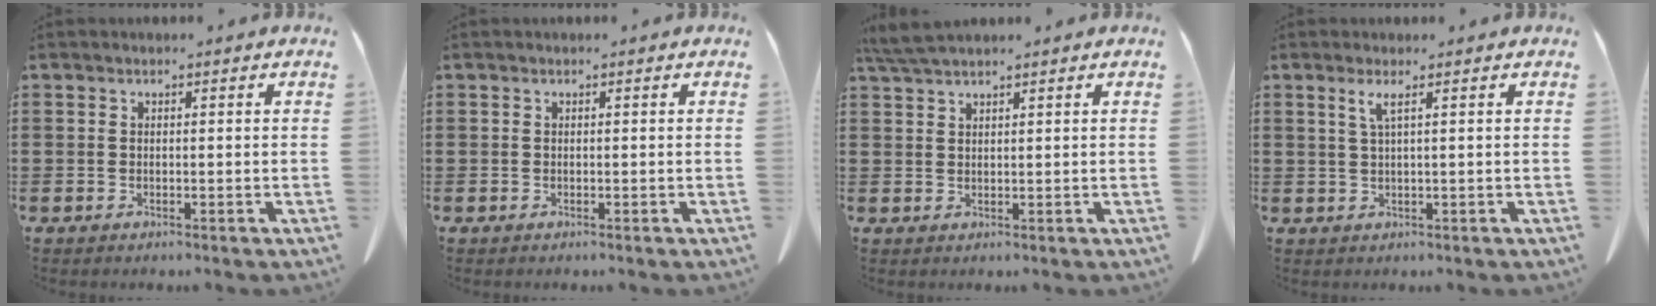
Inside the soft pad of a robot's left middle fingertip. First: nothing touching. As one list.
[{"total": 0.0}, {"total": 3.3, "force": [2.8, 0.2, 1.8], "torque": [-0.043, 0.000, 0.055]}, {"total": 2.0, "force": [0.8, -0.2, 1.8], "torque": [-0.038, -0.005, 0.014]}]